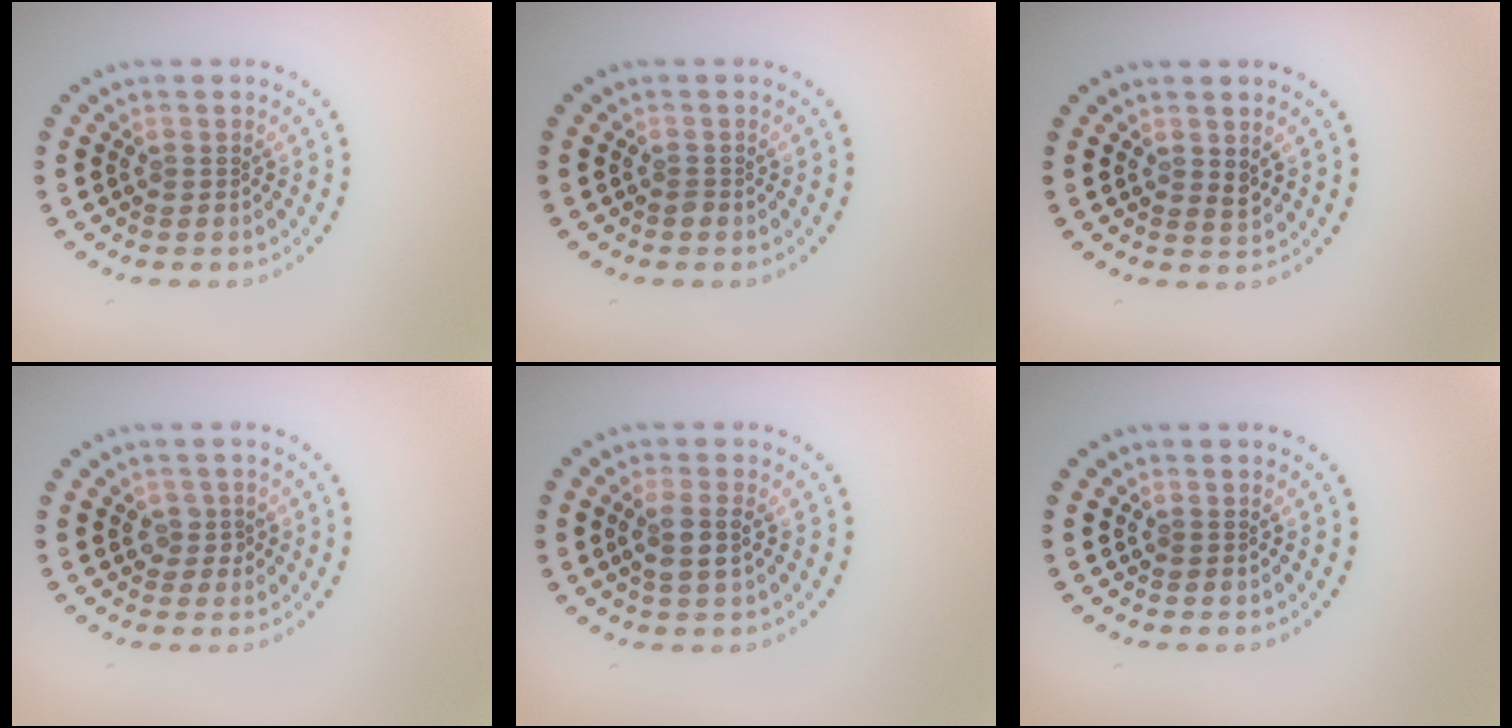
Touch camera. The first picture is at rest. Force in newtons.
{"total": 0.5, "press": 0.4, "slide": 0.4}
{"total": 0.9, "press": 0.9, "slide": 0.3}
{"total": 1.2, "press": 1.1, "slide": 0.5}
{"total": 2.1, "press": 1.9, "slide": 1.0}
{"total": 0.0}